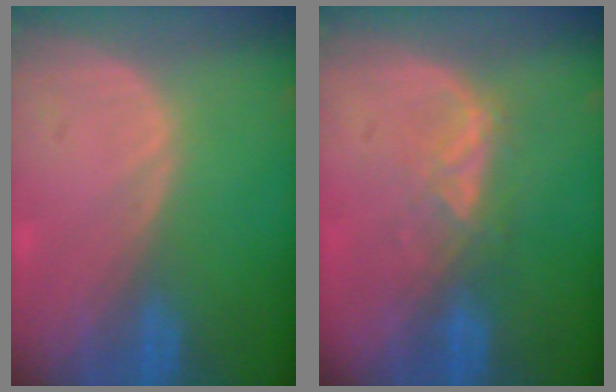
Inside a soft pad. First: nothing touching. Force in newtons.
{"total": 3.4, "press": 3.3, "slide": 0.6}